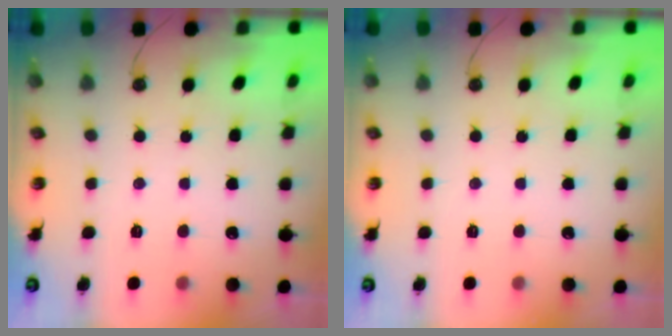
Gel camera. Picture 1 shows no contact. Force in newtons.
{"total": 0.0}